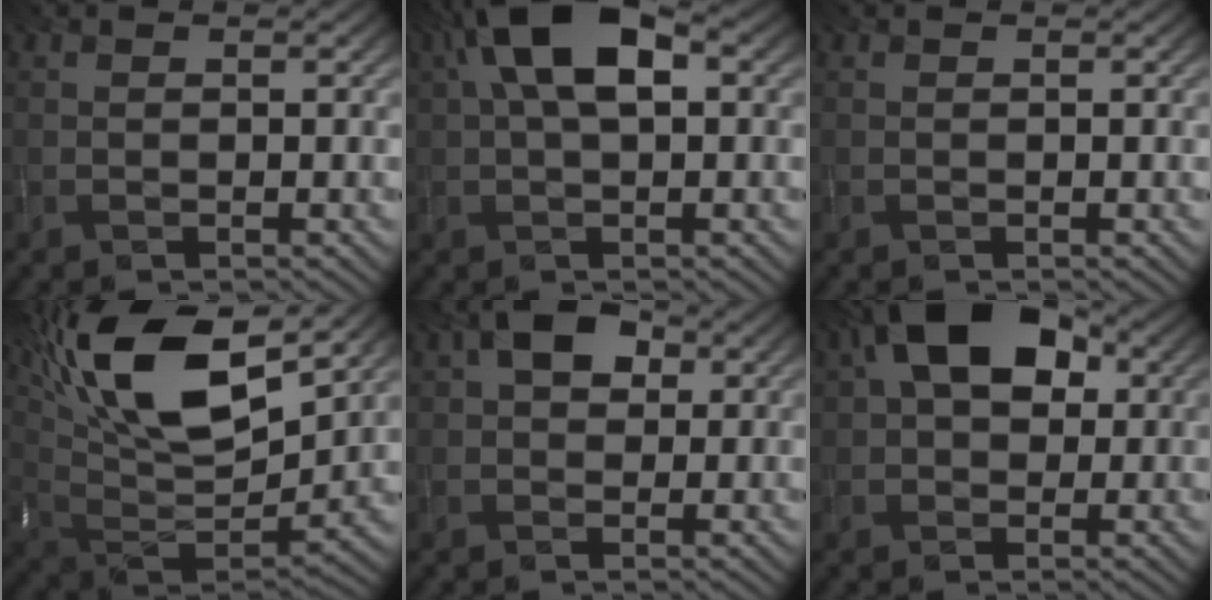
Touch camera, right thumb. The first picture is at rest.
{"total": 10.3, "force": [3.3, 4.8, 8.4], "torque": [-0.170, 0.027, 0.047]}
{"total": 0.0}
{"total": 18.0, "force": [10.1, 6.5, 13.4], "torque": [-0.293, 0.032, 0.170]}
{"total": 4.9, "force": [1.7, 3.4, 3.2], "torque": [-0.058, 0.019, 0.007]}
{"total": 10.1, "force": [3.2, 6.2, 7.3], "torque": [-0.133, 0.027, 0.039]}